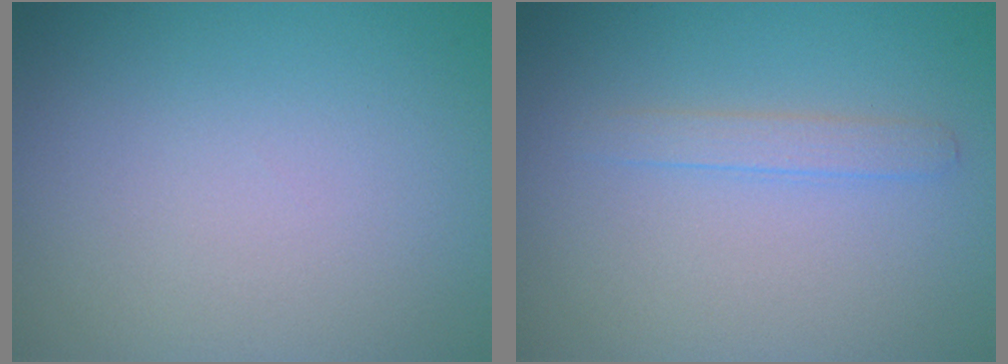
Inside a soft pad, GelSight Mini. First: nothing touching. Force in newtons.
{"total": 1.3, "press": 1.3, "slide": 0.1}